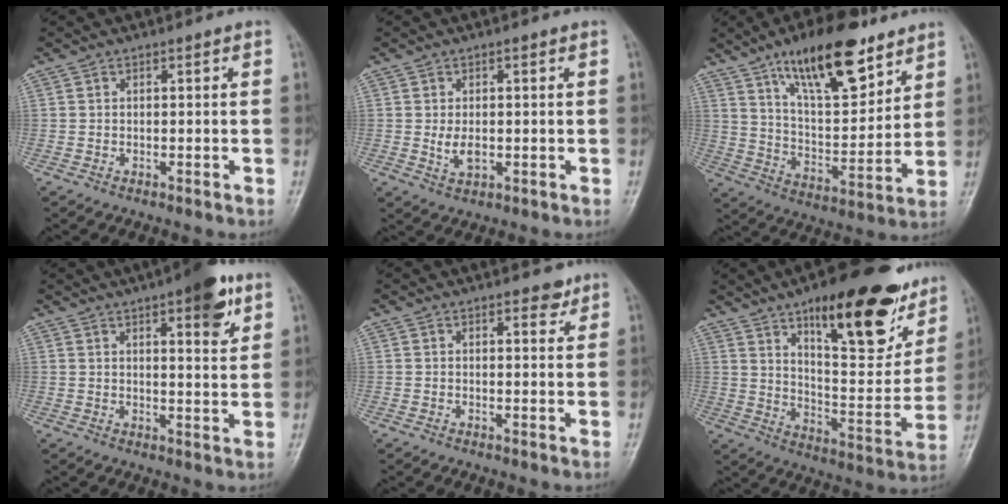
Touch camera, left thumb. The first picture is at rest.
{"total": 3.7, "force": [0.0, 2.2, 3.0], "torque": [-0.048, -0.008, 0.005]}
{"total": 19.2, "force": [12.0, 7.3, 13.1], "torque": [-0.172, -0.060, 0.207]}
{"total": 9.8, "force": [5.2, 2.9, 7.8], "torque": [-0.087, -0.022, 0.066]}
{"total": 2.5, "force": [1.8, 1.1, 1.3], "torque": [-0.006, -0.010, 0.023]}
{"total": 25.9, "force": [15.0, 9.3, 18.9], "torque": [-0.215, -0.057, 0.229]}